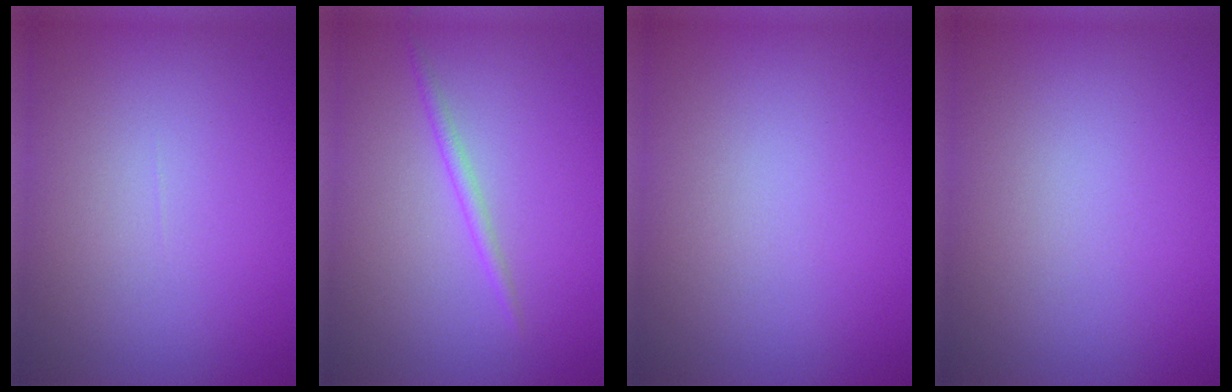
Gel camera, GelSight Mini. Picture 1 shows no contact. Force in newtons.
{"total": 0.9, "press": 0.9, "slide": 0.1}
{"total": 0.0}
{"total": 0.0}